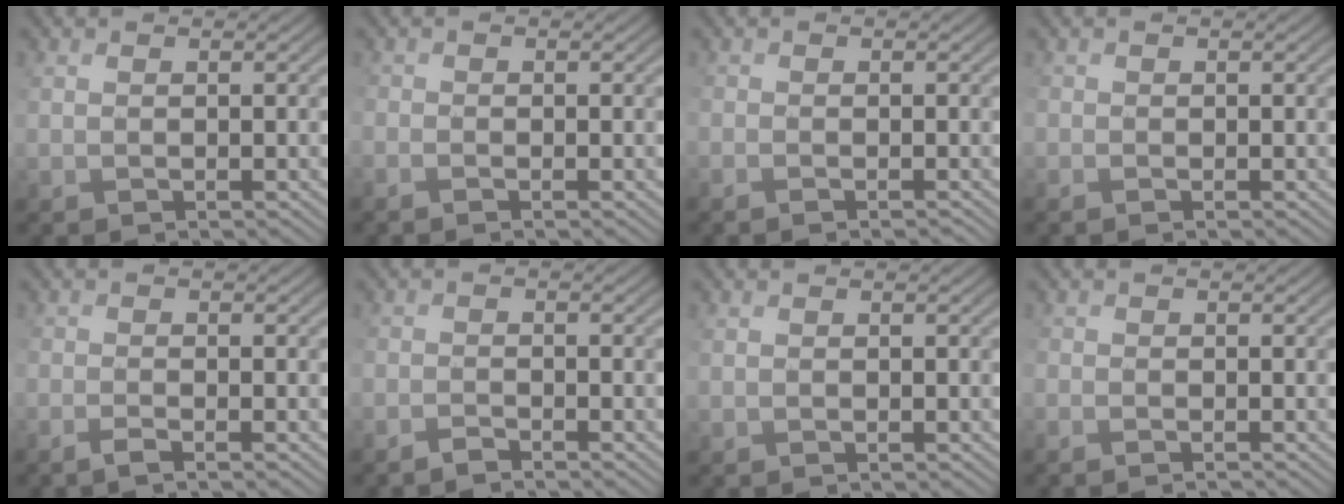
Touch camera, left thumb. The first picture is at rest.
{"total": 1.5, "force": [-1.1, 0.6, 0.7], "torque": [-0.020, -0.006, -0.027]}
{"total": 1.7, "force": [-1.4, 0.5, 0.8], "torque": [-0.017, -0.007, -0.026]}
{"total": 1.2, "force": [-0.8, 0.7, 0.4], "torque": [-0.010, -0.007, -0.019]}
{"total": 1.6, "force": [-1.2, 0.1, 1.0], "torque": [-0.023, -0.001, -0.029]}
{"total": 1.7, "force": [-1.5, 0.2, 0.6], "torque": [-0.013, -0.001, -0.035]}
{"total": 0.0}
{"total": 1.8, "force": [-1.5, 0.5, 0.8], "torque": [-0.018, -0.008, -0.032]}